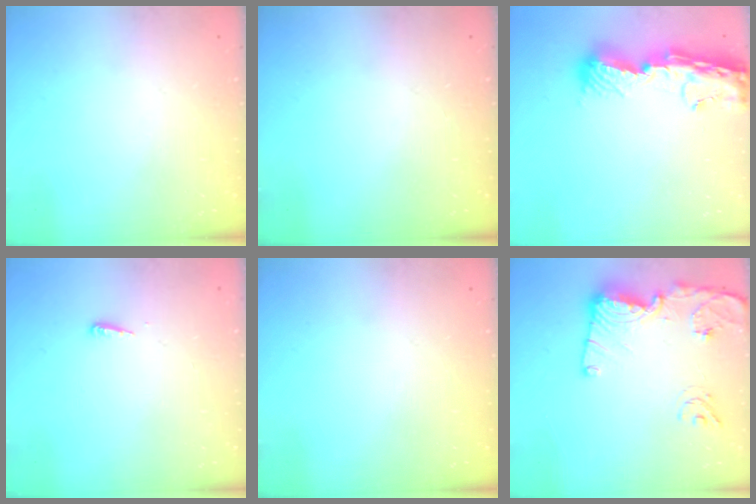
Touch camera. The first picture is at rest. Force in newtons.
{"total": 0.0}
{"total": 13.0, "press": 12.9, "slide": 1.3}
{"total": 3.8, "press": 3.7, "slide": 0.6}
{"total": 0.0}
{"total": 14.6, "press": 14.6, "slide": 1.0}